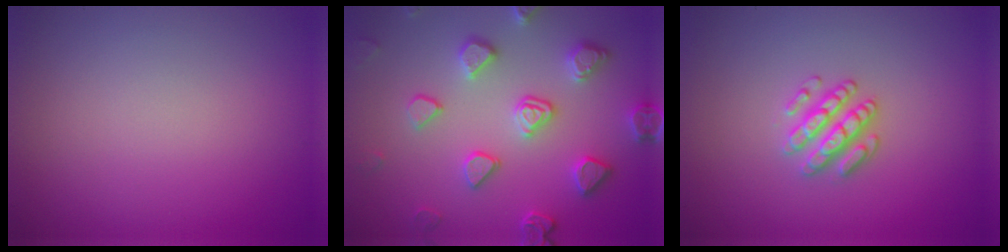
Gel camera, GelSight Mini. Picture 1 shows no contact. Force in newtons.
{"total": 4.4, "press": 4.3, "slide": 0.6}
{"total": 2.8, "press": 2.6, "slide": 0.9}